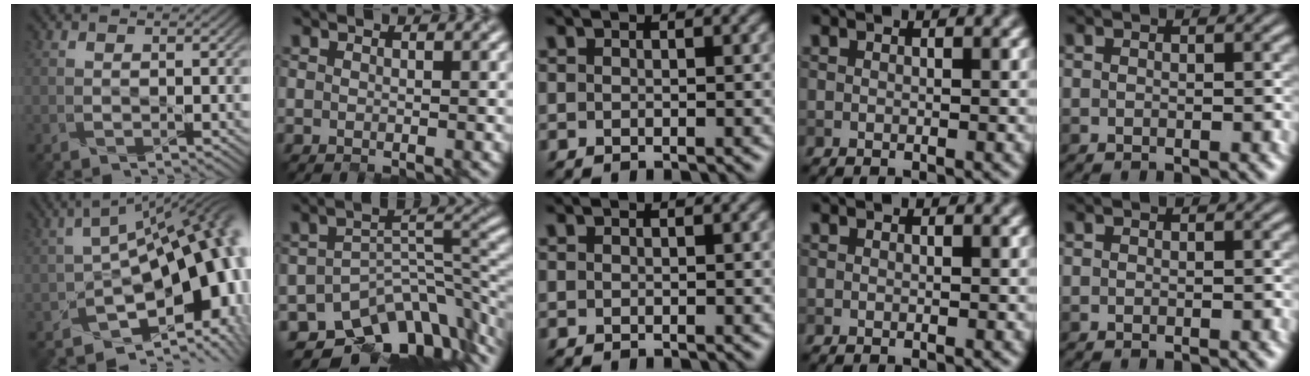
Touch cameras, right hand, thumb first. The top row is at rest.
{"thumb": {"total": 16.2, "force": [-4.8, 8.9, 12.7], "torque": [-0.153, -0.027, -0.059]}, "index": {"total": 10.6, "force": [-8.2, 4.7, 4.8], "torque": [-0.068, -0.011, -0.128]}}